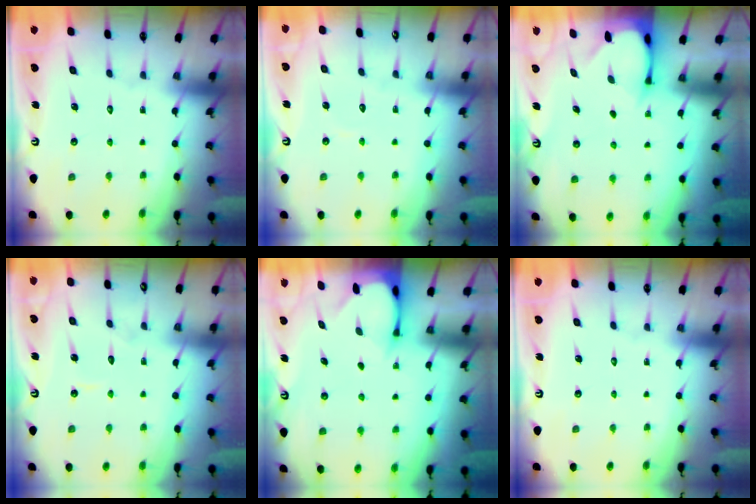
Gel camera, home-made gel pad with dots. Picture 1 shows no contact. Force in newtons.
{"total": 3.5, "press": 3.5, "slide": 0.3}
{"total": 2.6, "press": 2.5, "slide": 0.3}
{"total": 2.9, "press": 2.9, "slide": 0.2}
{"total": 2.4, "press": 2.3, "slide": 0.3}
{"total": 0.0}